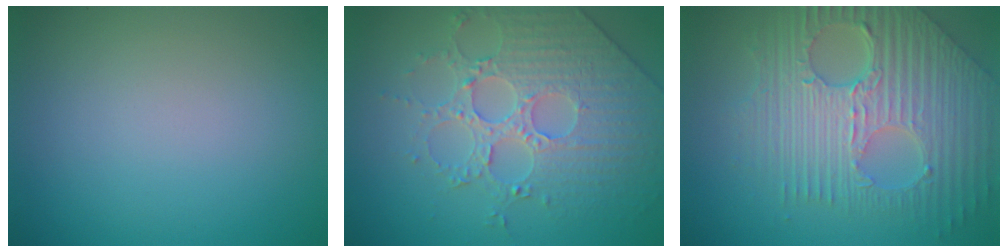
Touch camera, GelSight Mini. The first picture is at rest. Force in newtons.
{"total": 4.5, "press": 4.5, "slide": 0.7}
{"total": 9.4, "press": 6.4, "slide": 7.0}